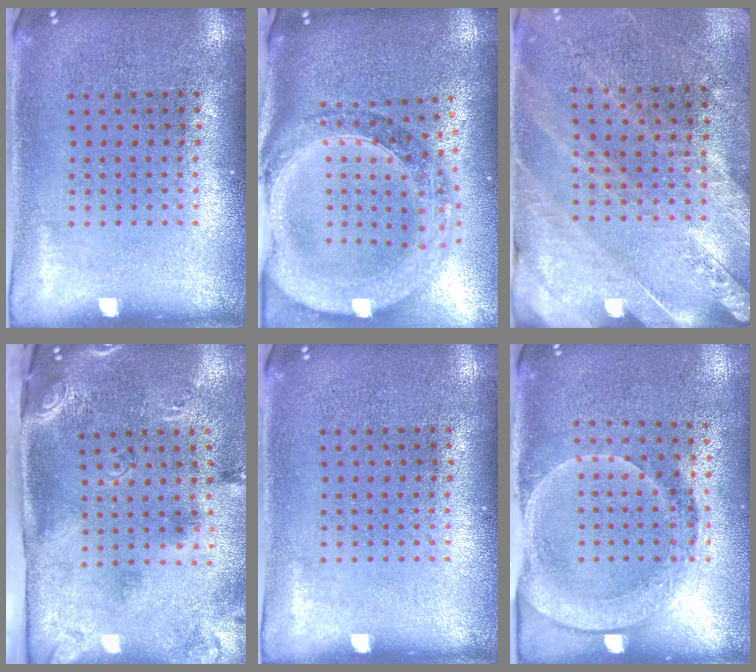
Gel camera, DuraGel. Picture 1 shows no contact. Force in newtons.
{"total": 2.6, "press": 2.3, "slide": 1.3}
{"total": 2.4, "press": 2.4, "slide": 0.6}
{"total": 2.9, "press": 1.9, "slide": 2.2}
{"total": 0.0}
{"total": 1.8, "press": 1.5, "slide": 1.0}